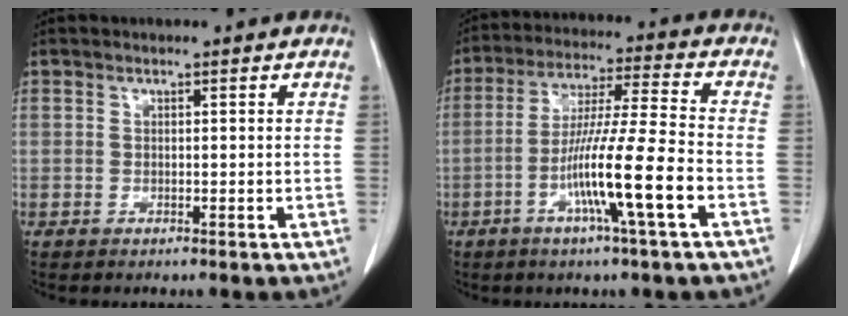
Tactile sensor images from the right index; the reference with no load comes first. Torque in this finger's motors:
{"motor_torque": [1.93, -0.20, 1.05, 0.19]}